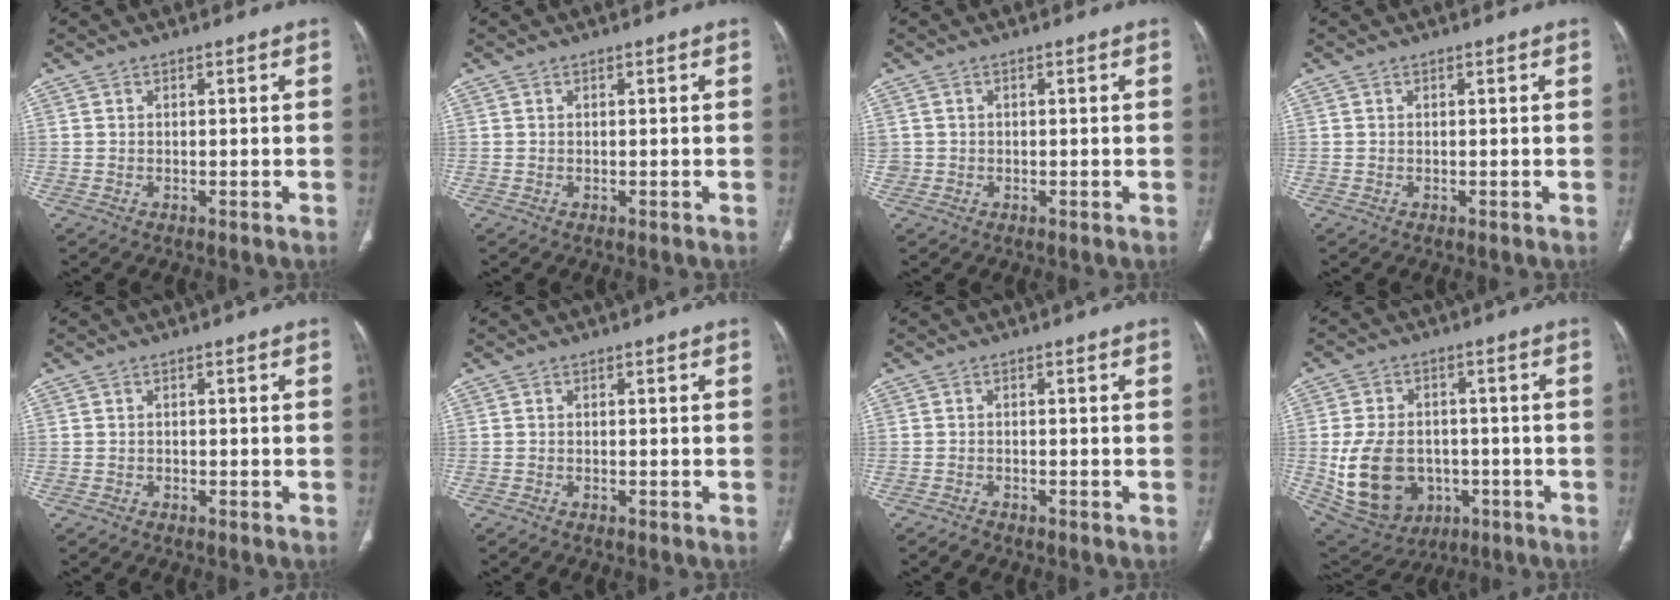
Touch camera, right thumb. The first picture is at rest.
{"total": 0.0}
{"total": 1.3, "force": [0.2, 1.3, 0.3], "torque": [0.003, 0.006, 0.007]}
{"total": 0.0}
{"total": 0.7, "force": [-0.5, 0.4, 0.0], "torque": [-0.003, 0.002, -0.015]}
{"total": 0.7, "force": [-0.6, 0.2, 0.3], "torque": [-0.010, 0.002, -0.011]}
{"total": 1.4, "force": [-1.3, 0.5, 0.3], "torque": [-0.013, 0.004, -0.024]}
{"total": 16.3, "force": [-2.9, 12.4, 10.1], "torque": [-0.179, 0.014, -0.020]}